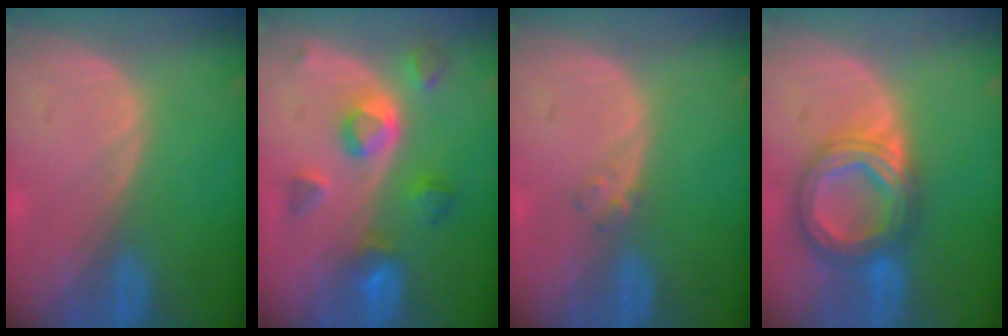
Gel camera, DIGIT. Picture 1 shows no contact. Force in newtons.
{"total": 7.7, "press": 6.9, "slide": 3.4}
{"total": 1.2, "press": 1.2, "slide": 0.2}
{"total": 8.4, "press": 8.4, "slide": 0.7}